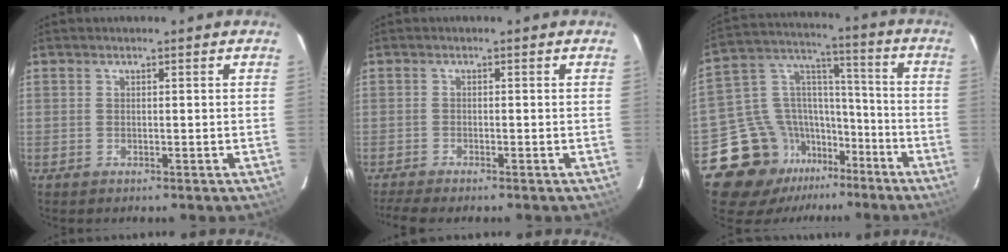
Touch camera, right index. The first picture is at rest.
{"total": 3.7, "force": [-3.3, 0.1, 1.8], "torque": [-0.050, -0.012, -0.058]}
{"total": 16.5, "force": [-10.9, 11.2, 5.1], "torque": [-0.123, 0.055, -0.173]}